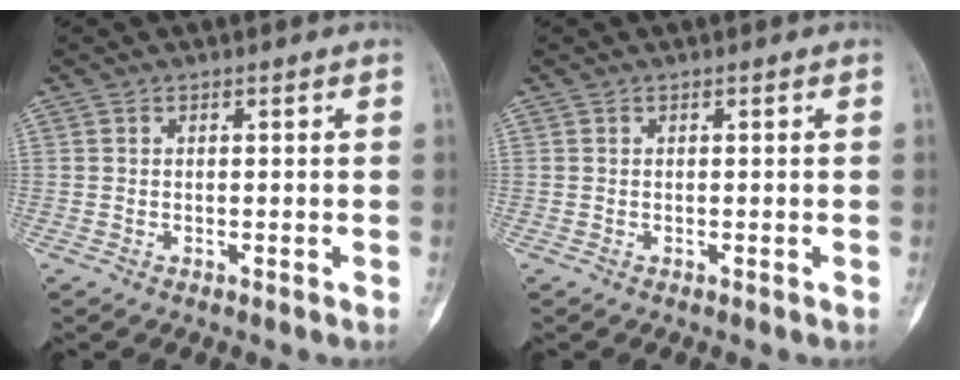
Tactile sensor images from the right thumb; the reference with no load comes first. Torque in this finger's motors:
{"motor_torque": [0.09, 0.19, 0.13, -0.05, 0.00]}